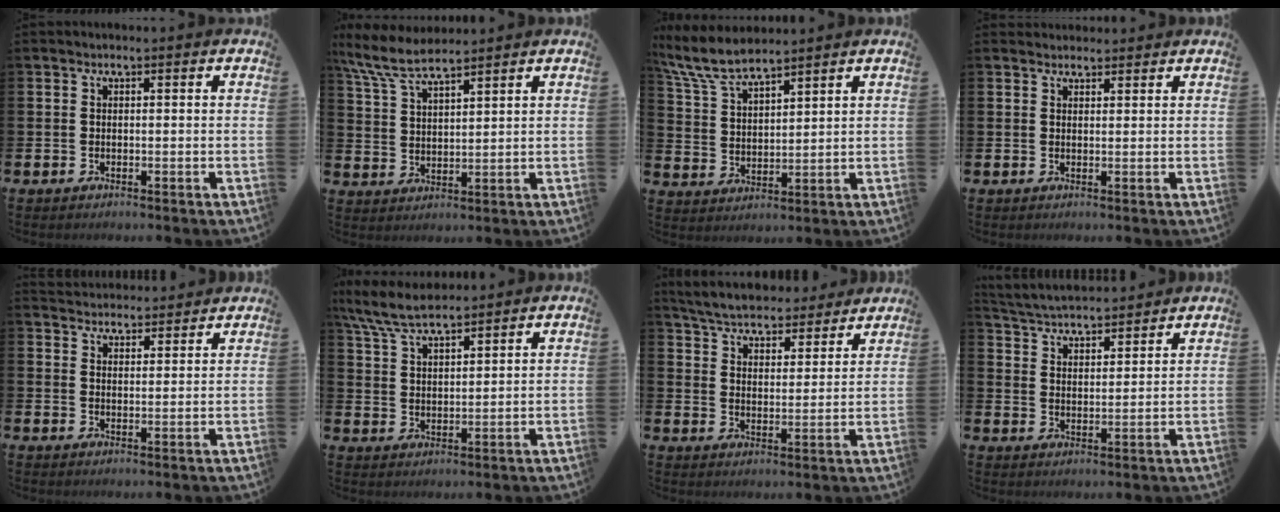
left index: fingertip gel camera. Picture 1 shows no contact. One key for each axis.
{"total": 7.2, "fx": 6.5, "fy": 1.2, "fz": 2.9, "tx": -0.079, "ty": -0.020, "tz": 0.118}
{"total": 7.6, "fx": 6.9, "fy": 1.3, "fz": 2.8, "tx": -0.080, "ty": -0.025, "tz": 0.127}
{"total": 1.9, "fx": 1.8, "fy": 0.6, "fz": -0.1, "tx": 0.011, "ty": -0.008, "tz": 0.033}
{"total": 4.0, "fx": 3.9, "fy": 0.7, "fz": -0.3, "tx": -0.001, "ty": -0.025, "tz": 0.071}
{"total": 7.0, "fx": 6.6, "fy": 1.2, "fz": 2.3, "tx": -0.068, "ty": -0.023, "tz": 0.123}
{"total": 5.8, "fx": 5.6, "fy": 1.1, "fz": 0.6, "tx": -0.042, "ty": -0.039, "tz": 0.098}
{"total": 4.5, "fx": 4.5, "fy": 0.7, "fz": 0.1, "tx": -0.023, "ty": -0.031, "tz": 0.078}